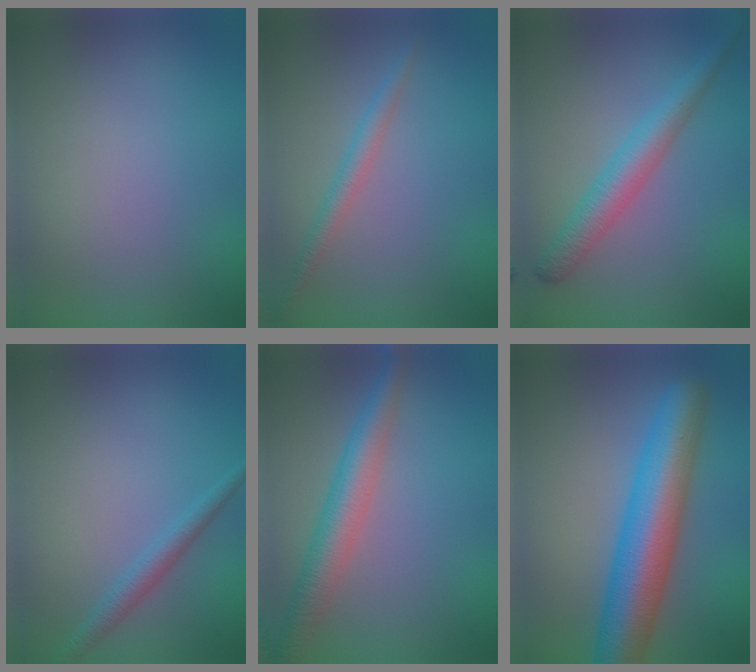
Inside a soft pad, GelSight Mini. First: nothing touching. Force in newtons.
{"total": 2.0, "press": 2.0, "slide": 0.1}
{"total": 3.9, "press": 3.9, "slide": 0.1}
{"total": 1.9, "press": 1.9, "slide": 0.0}
{"total": 4.7, "press": 4.7, "slide": 0.1}
{"total": 9.3, "press": 9.3, "slide": 0.2}